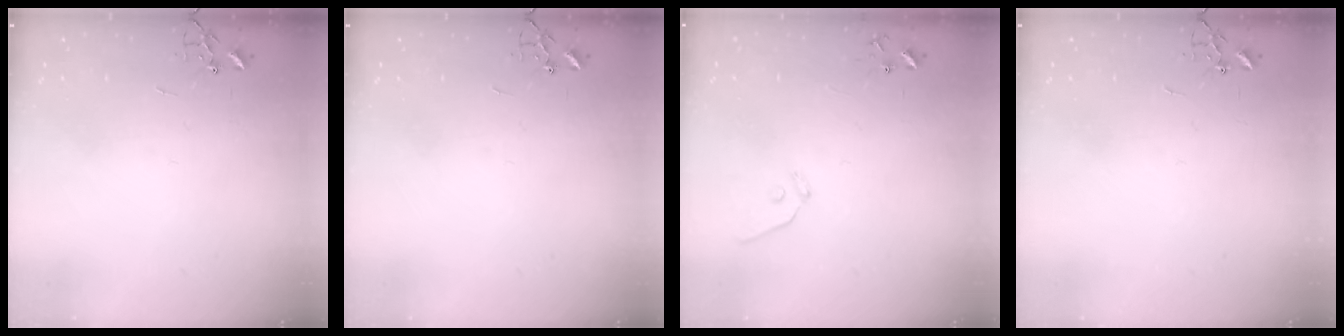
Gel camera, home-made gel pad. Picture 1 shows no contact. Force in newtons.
{"total": 0.0}
{"total": 7.4, "press": 7.4, "slide": 0.6}
{"total": 0.0}